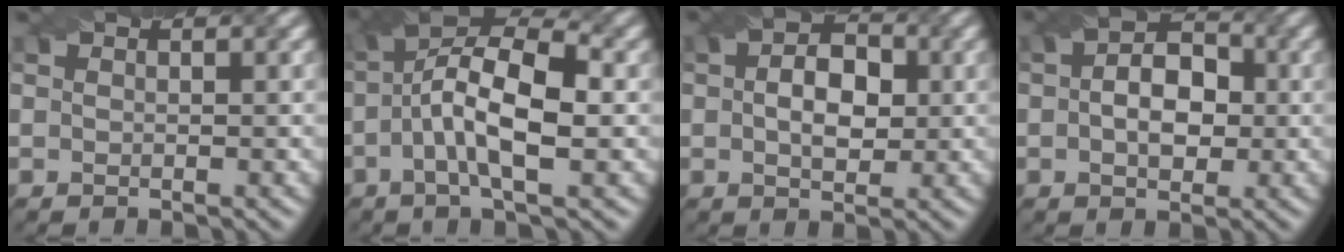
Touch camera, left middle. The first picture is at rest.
{"total": 7.7, "force": [-1.4, 2.7, 7.0], "torque": [-0.127, 0.020, -0.016]}
{"total": 3.9, "force": [-0.3, 2.7, 2.9], "torque": [-0.036, 0.008, 0.005]}
{"total": 4.5, "force": [-0.6, 3.2, 3.1], "torque": [-0.036, 0.010, 0.000]}